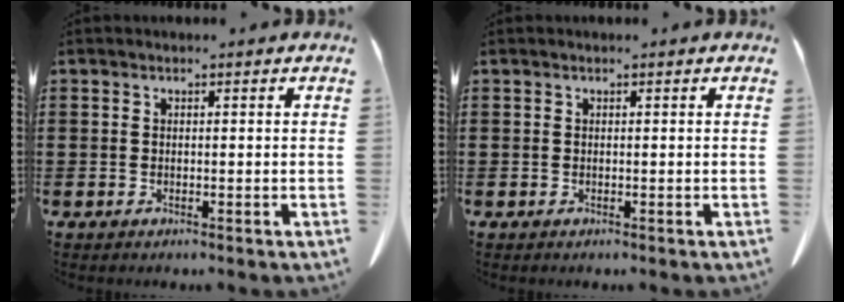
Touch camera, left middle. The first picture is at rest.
{"total": 0.0}